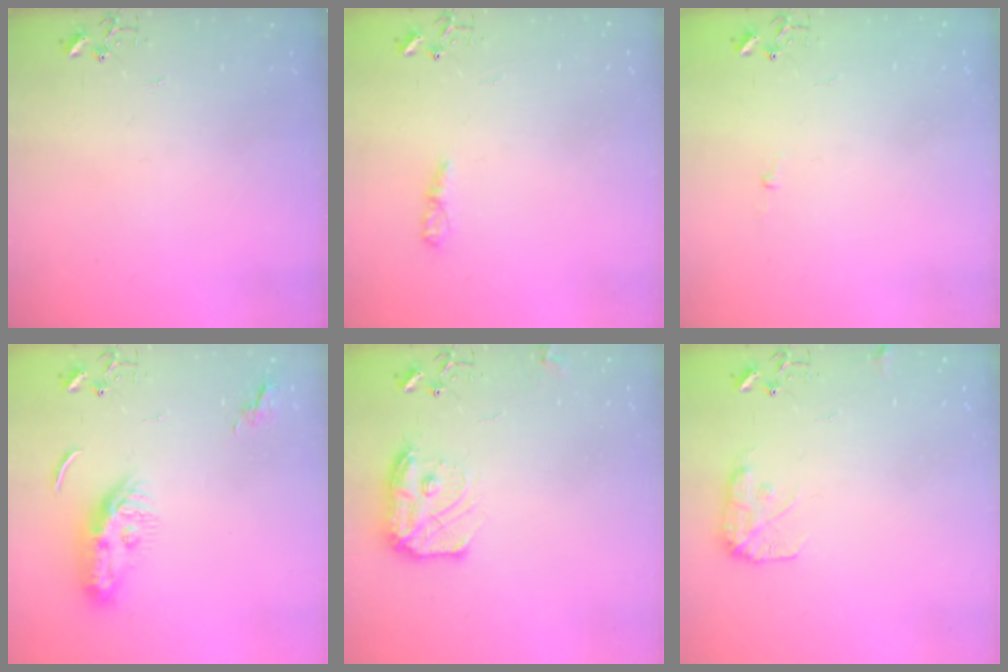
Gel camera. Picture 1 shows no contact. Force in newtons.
{"total": 6.8, "press": 6.8, "slide": 0.5}
{"total": 2.7, "press": 2.7, "slide": 0.3}
{"total": 9.3, "press": 9.2, "slide": 1.2}
{"total": 12.6, "press": 12.6, "slide": 0.6}
{"total": 9.2, "press": 9.2, "slide": 0.3}